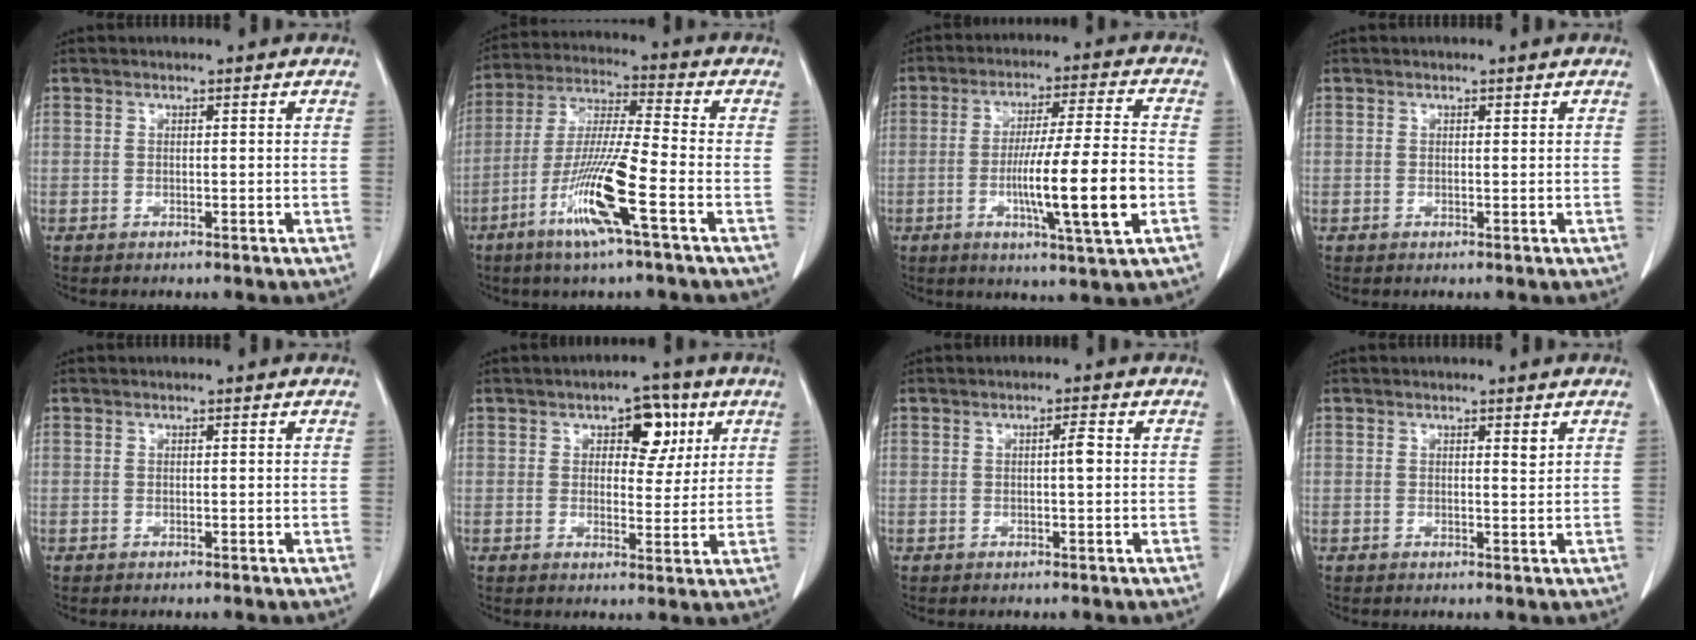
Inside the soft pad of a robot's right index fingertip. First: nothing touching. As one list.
[{"total": 13.2, "force": [-5.8, -0.2, 11.8], "torque": [-0.238, -0.017, -0.114]}, {"total": 13.7, "force": [-3.4, -0.1, 13.3], "torque": [-0.225, -0.009, -0.058]}, {"total": 0.0}, {"total": 0.0}, {"total": 6.5, "force": [2.8, 3.5, 4.7], "torque": [-0.057, 0.012, 0.039]}, {"total": 1.7, "force": [0.1, 0.1, 1.7], "torque": [-0.028, 0.003, 0.001]}, {"total": 1.0, "force": [0.6, 0.1, 0.8], "torque": [-0.016, -0.004, 0.009]}]